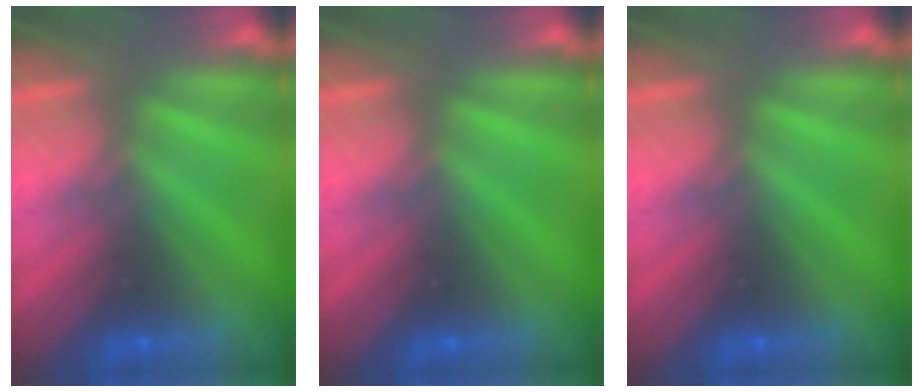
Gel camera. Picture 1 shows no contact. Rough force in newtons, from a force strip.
{"total": 0.0}
{"total": 0.0}